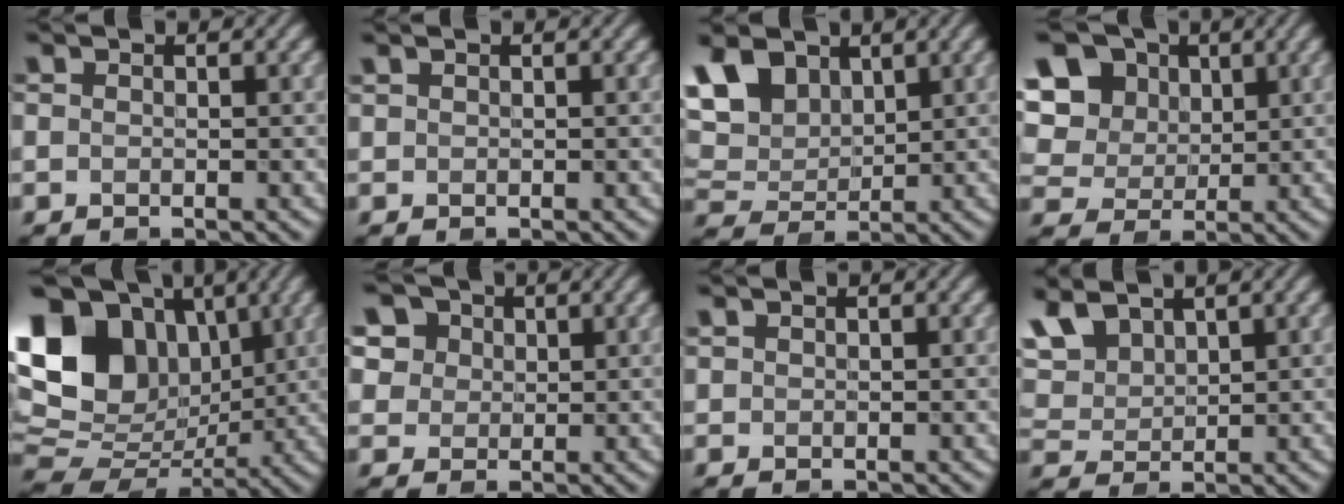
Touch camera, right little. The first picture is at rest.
{"total": 0.0}
{"total": 6.6, "force": [3.4, 4.1, 3.9], "torque": [-0.105, 0.014, 0.064]}
{"total": 11.9, "force": [4.7, 9.4, 5.6], "torque": [-0.129, 0.024, 0.085]}
{"total": 14.6, "force": [4.3, 10.4, 9.2], "torque": [-0.181, 0.023, 0.079]}
{"total": 6.0, "force": [3.0, 4.7, 2.4], "torque": [-0.062, 0.010, 0.050]}
{"total": 0.0}
{"total": 4.6, "force": [2.8, 2.5, 2.6], "torque": [-0.074, 0.009, 0.060]}